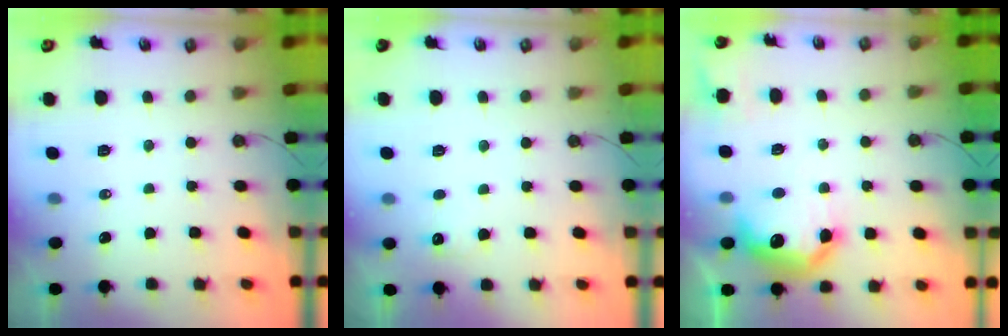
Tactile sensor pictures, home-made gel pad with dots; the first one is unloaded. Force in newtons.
{"total": 5.0, "press": 4.8, "slide": 1.2}
{"total": 13.6, "press": 13.6, "slide": 0.9}